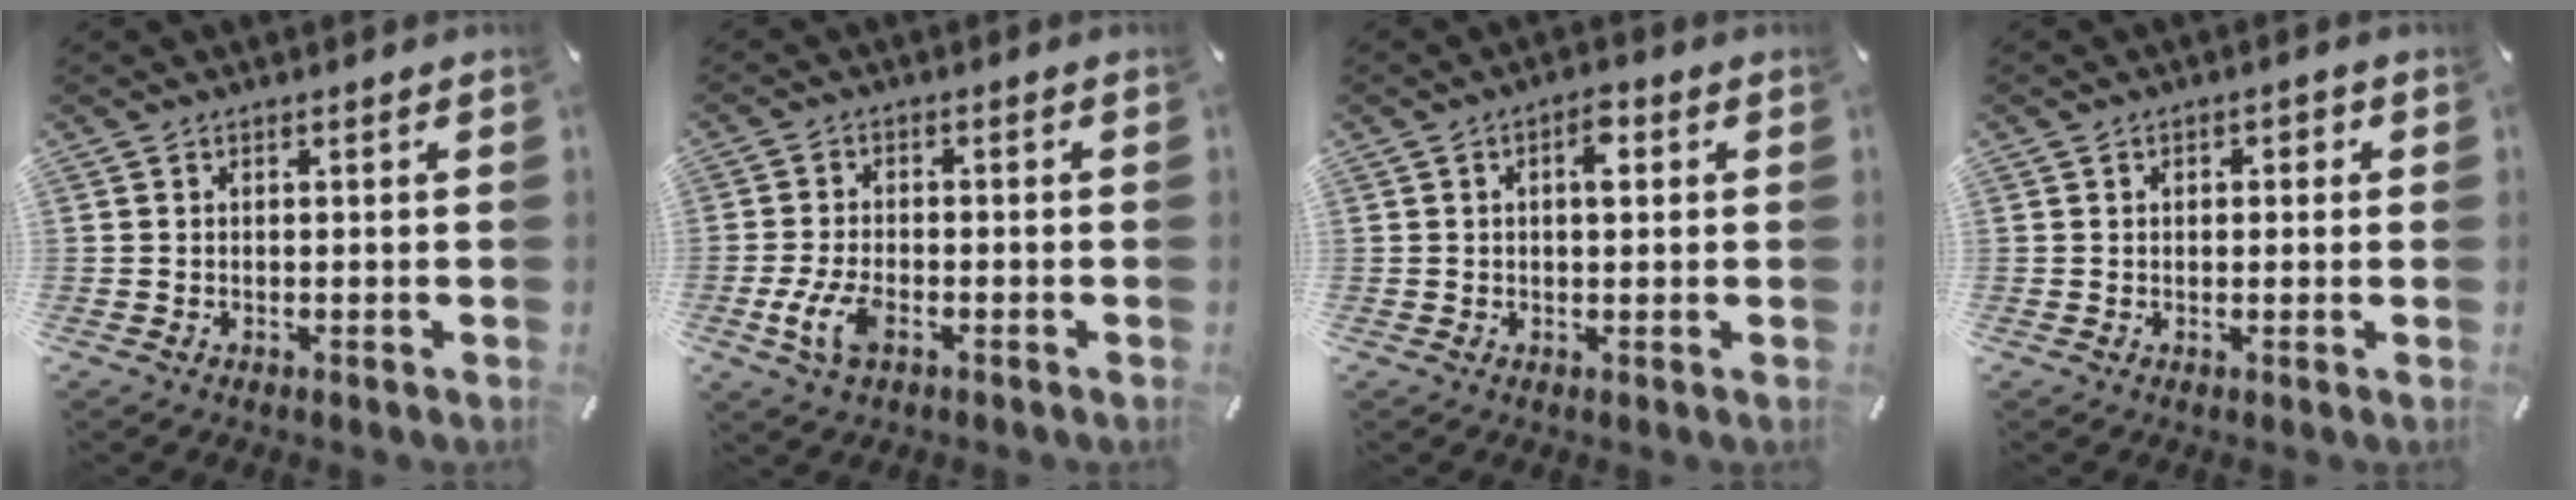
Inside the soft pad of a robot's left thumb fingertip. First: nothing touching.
{"total": 7.2, "force": [-2.8, 3.6, 5.6], "torque": [-0.133, -0.005, -0.053]}
{"total": 4.8, "force": [1.3, 2.4, 4.0], "torque": [-0.042, -0.007, 0.011]}
{"total": 1.9, "force": [0.1, 1.3, 1.3], "torque": [-0.019, 0.005, -0.004]}